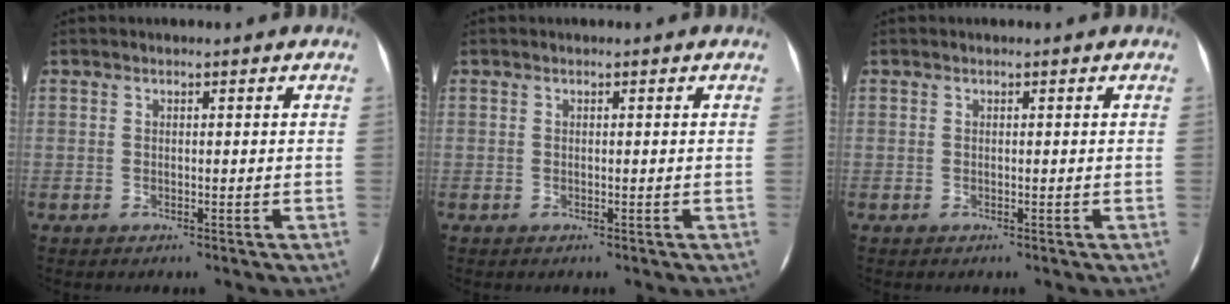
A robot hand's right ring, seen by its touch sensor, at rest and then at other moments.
{"total": 0.0}
{"total": 0.0}